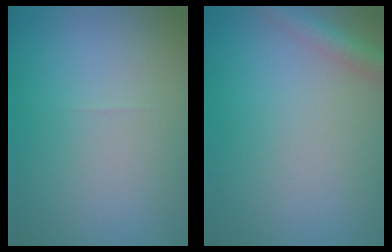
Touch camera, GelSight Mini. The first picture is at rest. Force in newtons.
{"total": 2.6, "press": 2.6, "slide": 0.1}